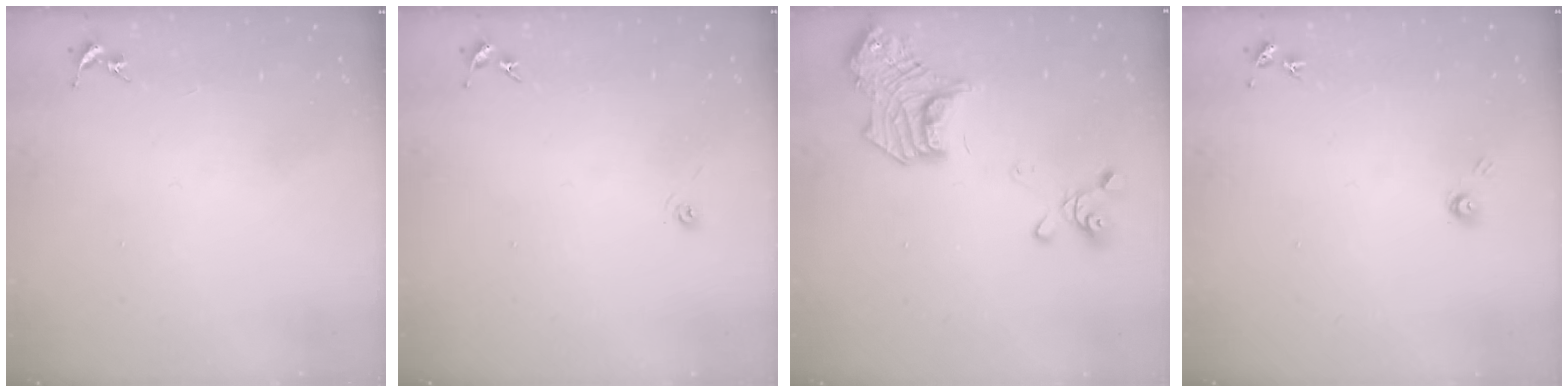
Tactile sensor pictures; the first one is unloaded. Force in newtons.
{"total": 3.2, "press": 2.7, "slide": 1.7}
{"total": 20.7, "press": 20.7, "slide": 1.8}
{"total": 3.3, "press": 3.3, "slide": 0.2}